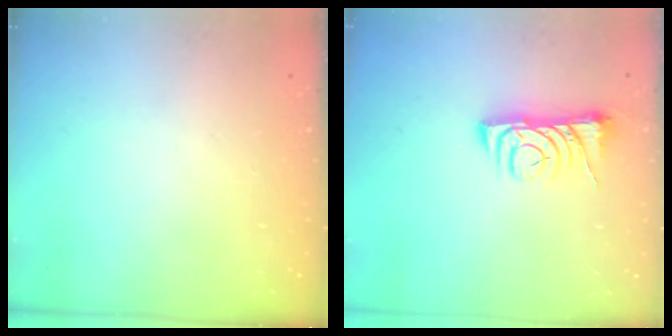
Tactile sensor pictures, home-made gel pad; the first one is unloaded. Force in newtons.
{"total": 9.8, "press": 9.7, "slide": 1.1}